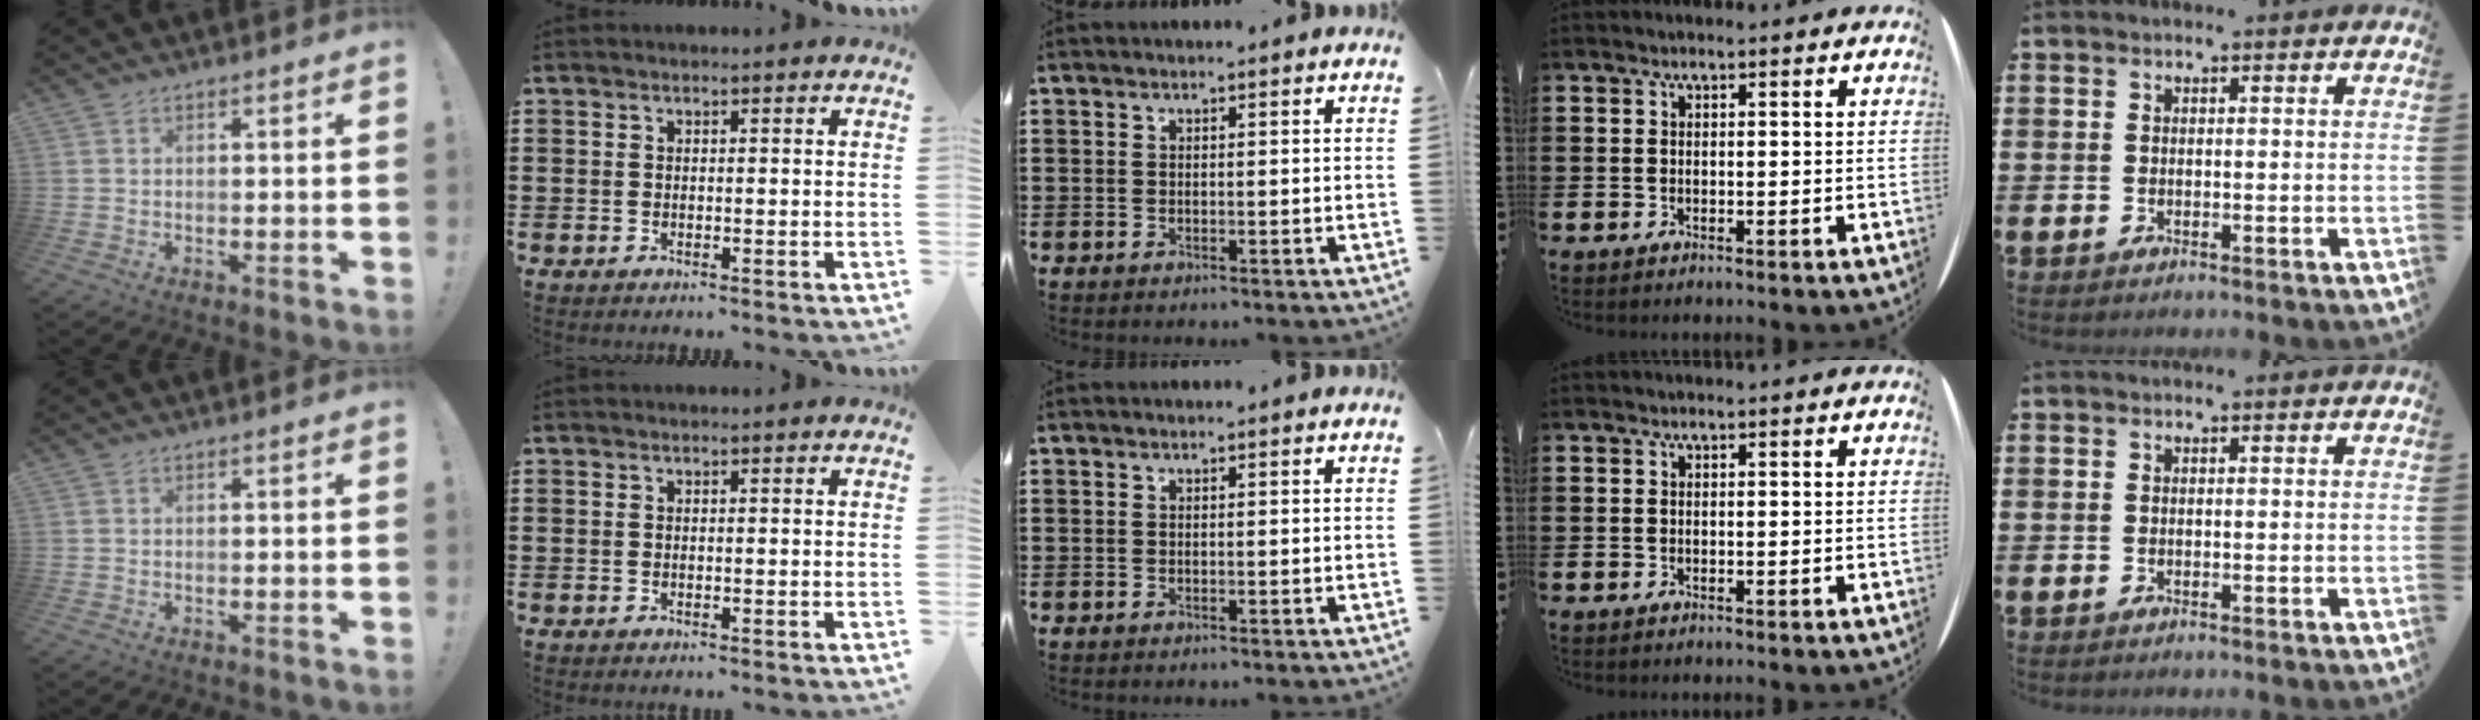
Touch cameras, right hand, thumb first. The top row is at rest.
{}